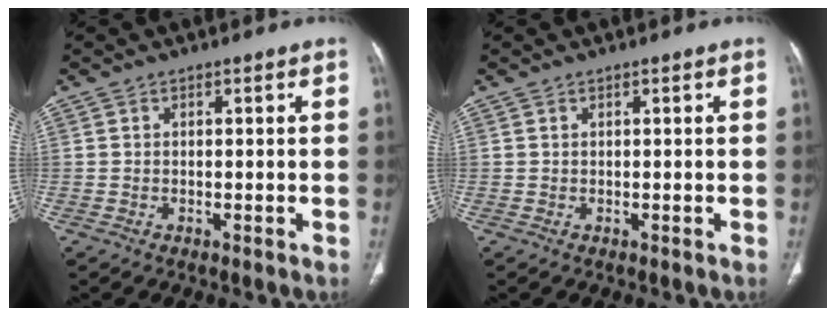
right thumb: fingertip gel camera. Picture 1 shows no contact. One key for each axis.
{"total": 0.0}